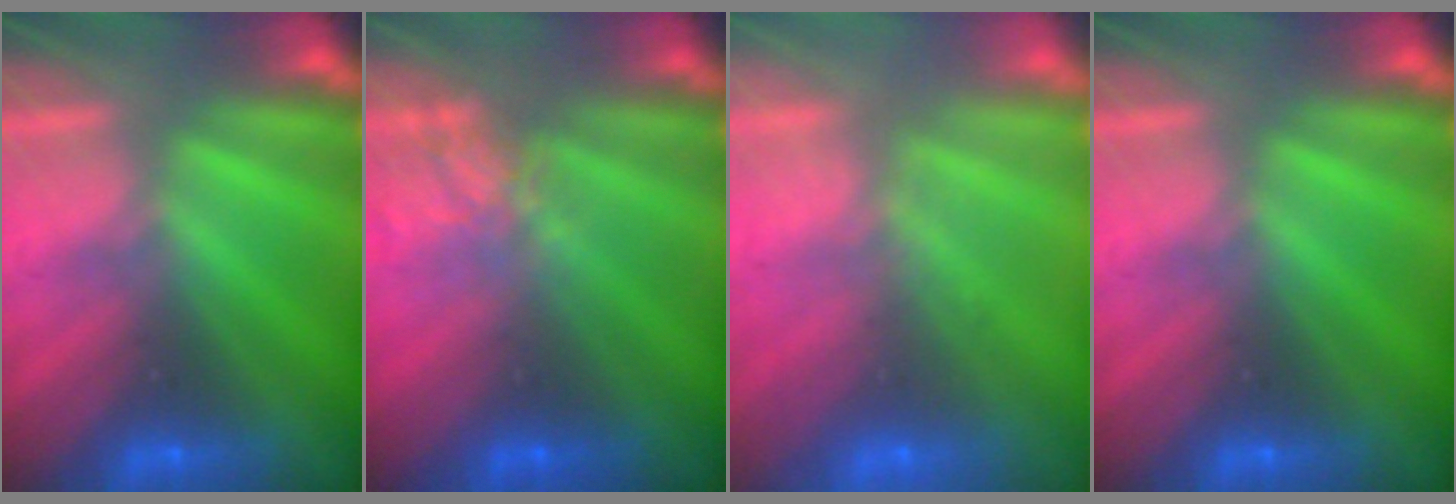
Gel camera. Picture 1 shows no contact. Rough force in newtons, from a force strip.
{"total": 3.8}
{"total": 9.1}
{"total": 0.0}